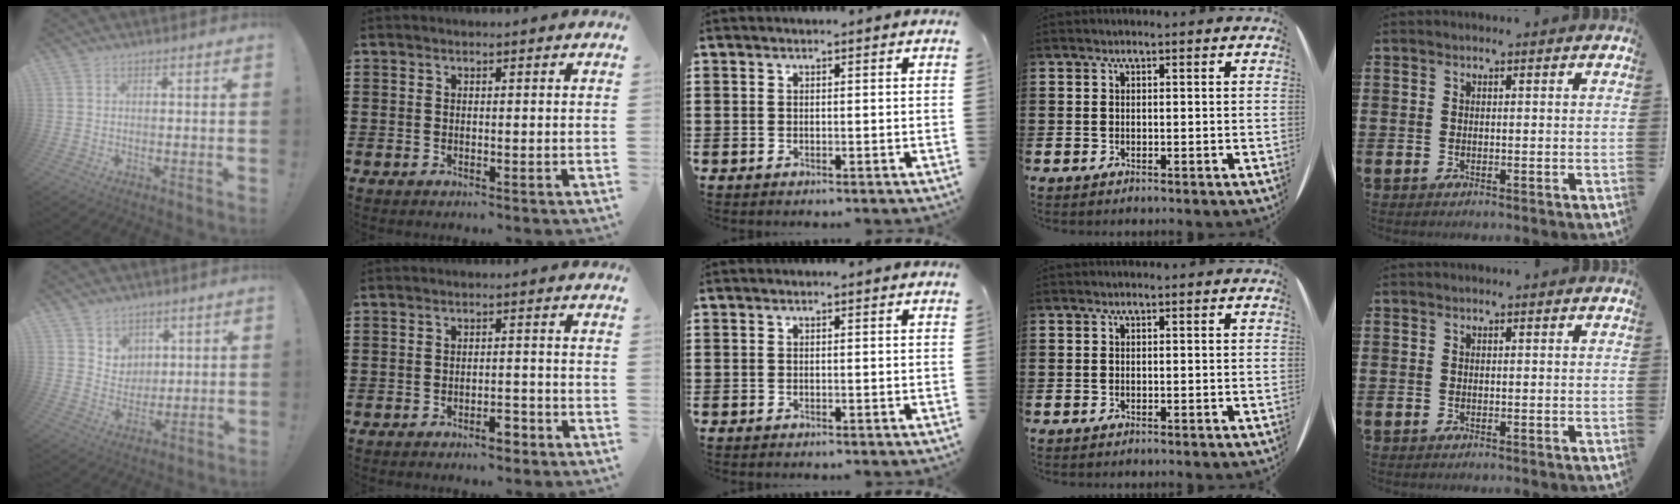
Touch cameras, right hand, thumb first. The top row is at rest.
{"thumb": {"total": 6.4, "force": [4.2, 4.8, 0.6], "torque": [-0.014, -0.037, 0.084]}, "index": {"total": 3.0, "force": [-2.4, 1.0, 1.5], "torque": [-0.026, 0.006, -0.047]}}